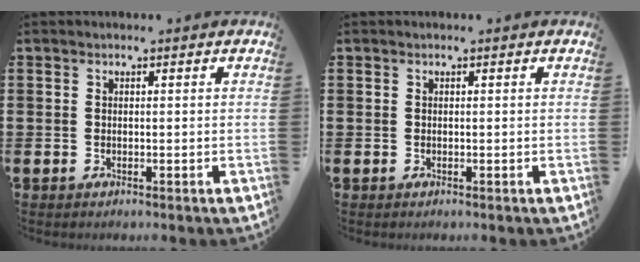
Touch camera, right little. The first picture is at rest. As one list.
[{"total": 0.0}]